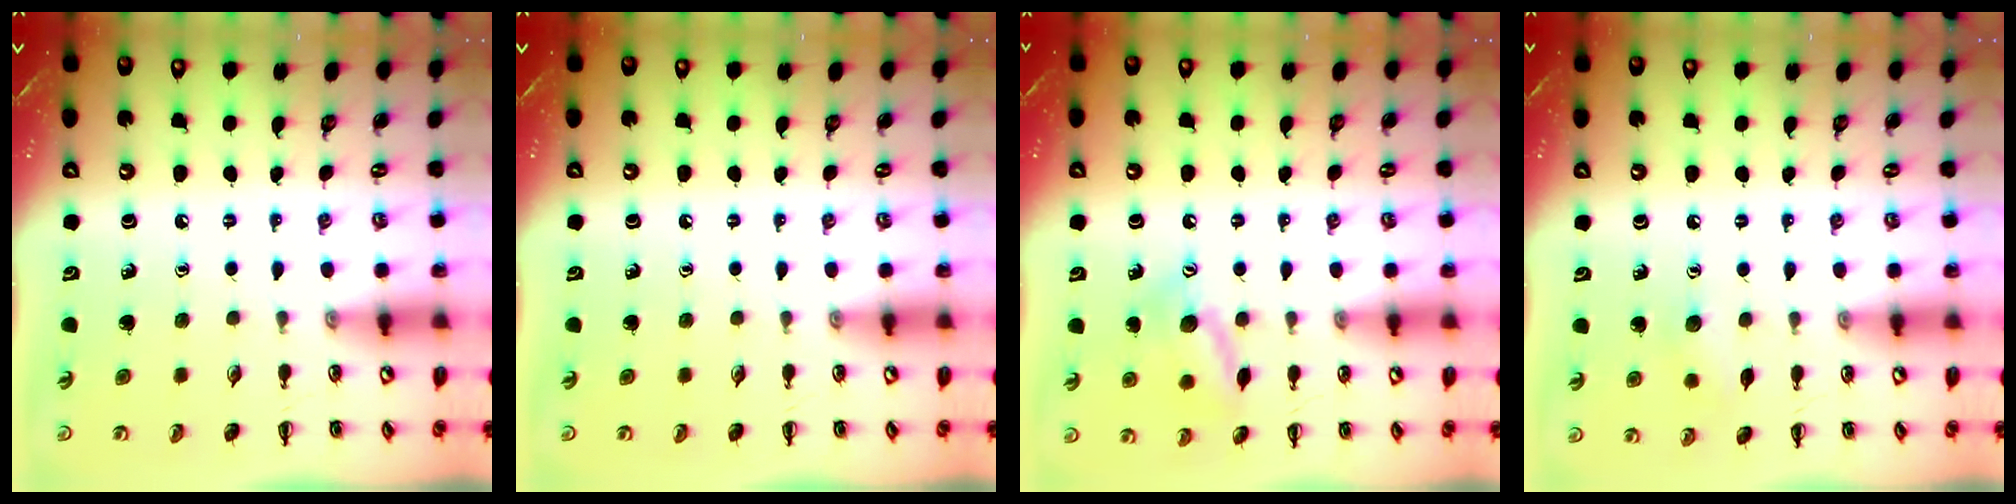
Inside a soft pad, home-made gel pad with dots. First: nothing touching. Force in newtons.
{"total": 0.0}
{"total": 11.9, "press": 11.9, "slide": 0.7}
{"total": 6.1, "press": 6.0, "slide": 1.3}